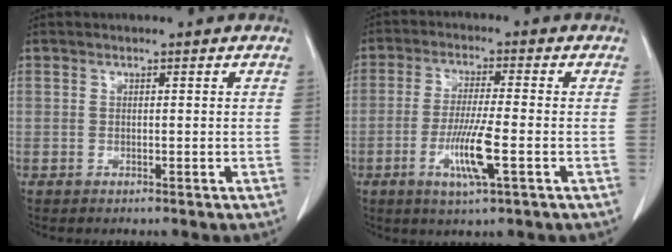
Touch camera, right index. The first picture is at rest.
{"total": 7.8, "force": [-2.6, 0.1, 7.3], "torque": [-0.141, -0.013, -0.048]}